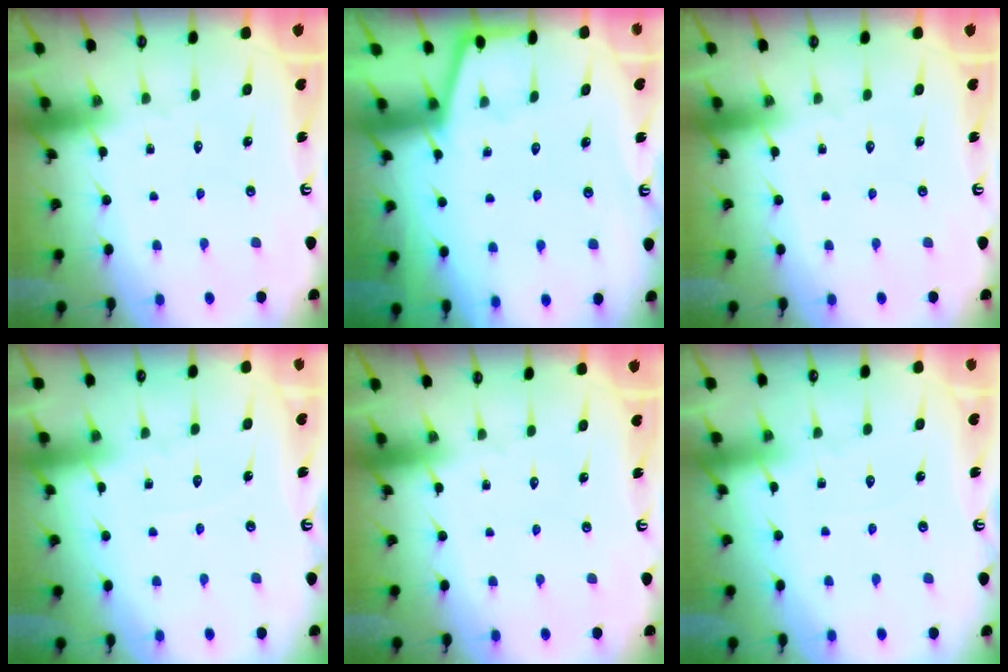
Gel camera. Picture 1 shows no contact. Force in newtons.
{"total": 1.9, "press": 1.9, "slide": 0.2}
{"total": 0.0}
{"total": 2.6, "press": 2.5, "slide": 0.4}
{"total": 0.0}
{"total": 1.4, "press": 1.4, "slide": 0.3}